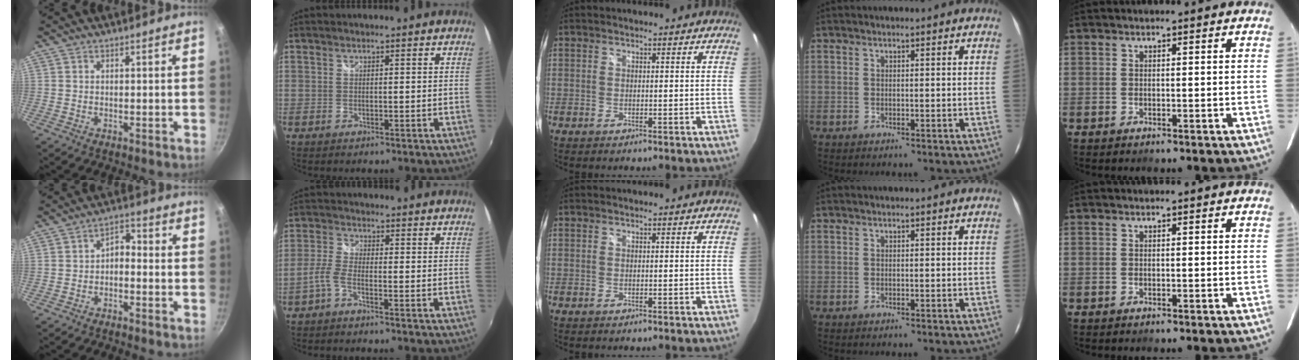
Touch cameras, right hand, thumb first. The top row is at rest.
{"thumb": {"total": 3.6, "force": [-1.2, 2.3, 2.5], "torque": [-0.027, 0.025, -0.024]}, "index": {"total": 3.0, "force": [-1.9, 0.9, 2.2], "torque": [-0.060, 0.007, -0.044]}}